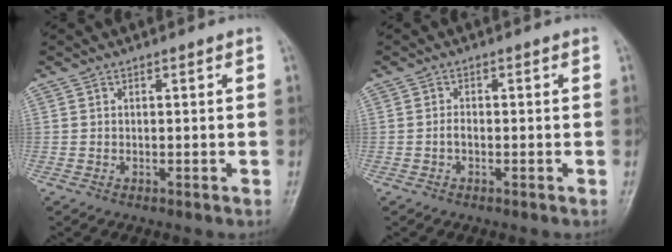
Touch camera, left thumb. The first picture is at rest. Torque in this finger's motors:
{"motor_torque": [0.17, 0.05, -0.07, -0.02, 0.00]}